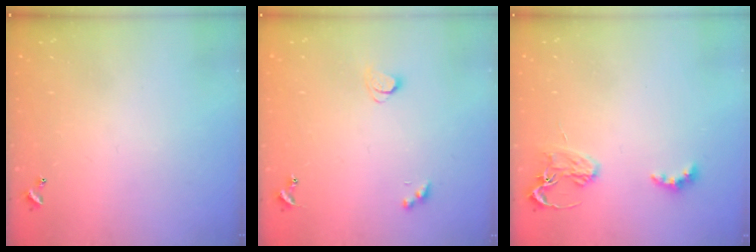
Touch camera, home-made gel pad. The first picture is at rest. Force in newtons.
{"total": 1.7, "press": 1.7, "slide": 0.3}
{"total": 2.9, "press": 2.8, "slide": 0.6}